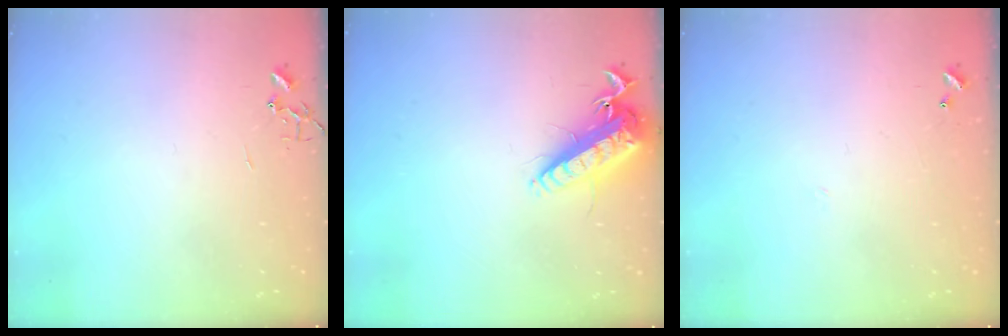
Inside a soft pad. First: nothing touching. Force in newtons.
{"total": 14.6, "press": 14.4, "slide": 2.8}
{"total": 4.5, "press": 4.4, "slide": 0.4}